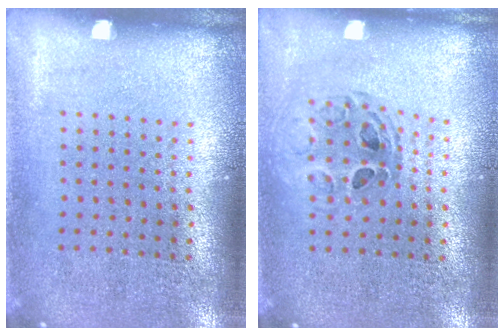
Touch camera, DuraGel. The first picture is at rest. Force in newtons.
{"total": 0.9, "press": 0.9, "slide": 0.1}